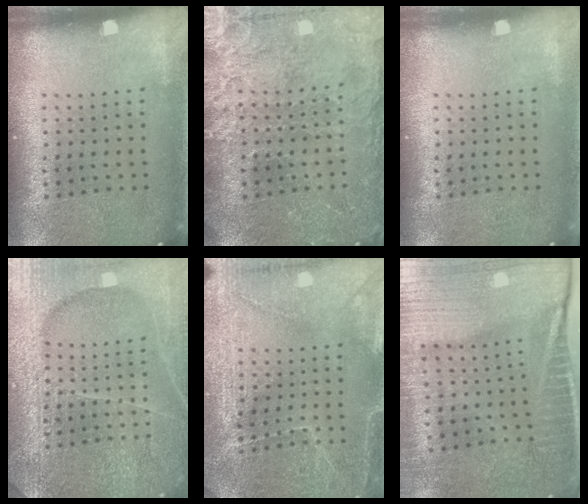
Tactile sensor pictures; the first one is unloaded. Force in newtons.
{"total": 3.3, "press": 3.1, "slide": 0.9}
{"total": 0.0}
{"total": 6.4, "press": 6.4, "slide": 0.8}
{"total": 3.0, "press": 3.0, "slide": 0.2}
{"total": 4.2, "press": 3.7, "slide": 2.0}